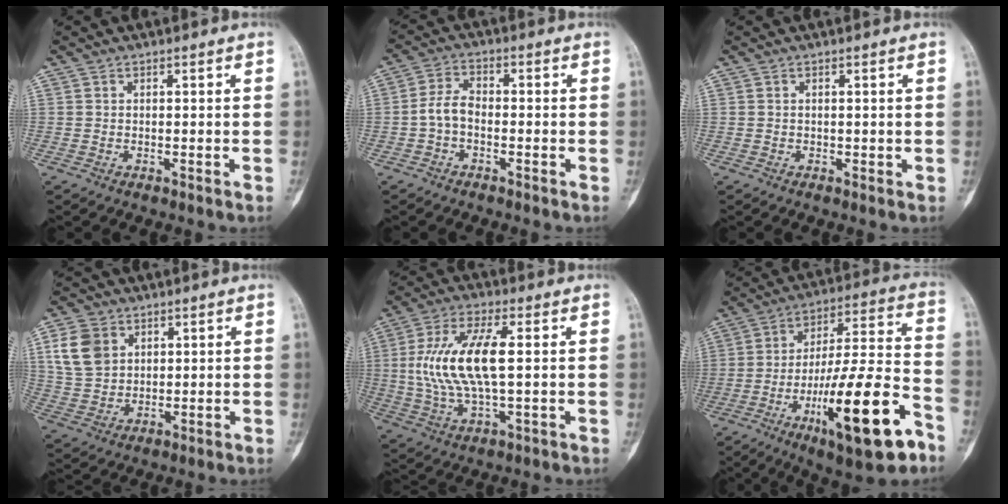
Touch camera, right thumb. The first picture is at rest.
{"total": 4.6, "force": [-1.3, 2.8, 3.4], "torque": [-0.064, 0.019, -0.034]}
{"total": 0.0}
{"total": 8.9, "force": [3.4, 6.7, 4.7], "torque": [-0.081, -0.008, 0.074]}
{"total": 14.1, "force": [1.4, 5.2, 13.0], "torque": [-0.271, 0.007, 0.028]}
{"total": 23.4, "force": [-10.9, 5.4, 20.0], "torque": [-0.330, 0.048, -0.169]}